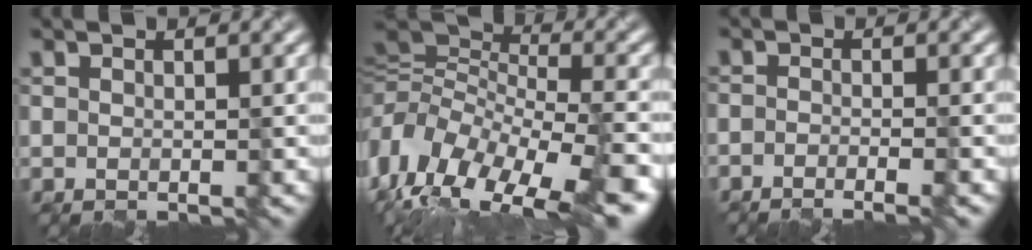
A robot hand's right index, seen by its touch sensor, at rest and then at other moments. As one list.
[{"total": 12.9, "force": [-7.6, 5.4, 8.8], "torque": [-0.180, 0.005, -0.132]}, {"total": 3.1, "force": [-2.1, 1.0, 2.0], "torque": [-0.010, -0.003, -0.033]}]